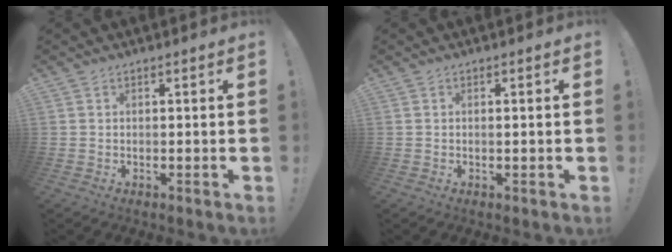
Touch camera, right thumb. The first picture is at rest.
{"total": 0.7, "force": [0.0, -0.2, 0.6], "torque": [-0.004, -0.005, -0.003]}